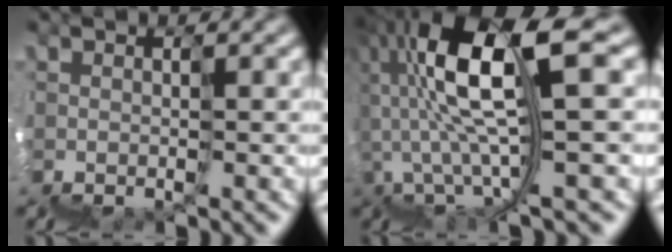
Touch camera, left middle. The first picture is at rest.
{"total": 7.4, "force": [1.5, 0.9, 7.2], "torque": [-0.147, 0.030, 0.021]}